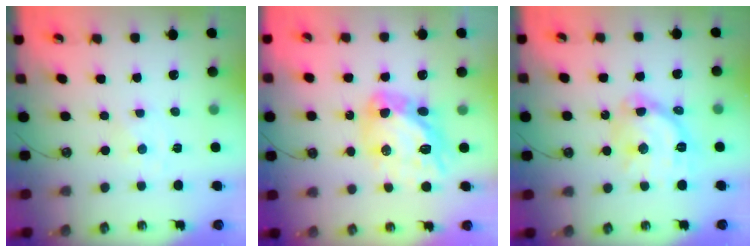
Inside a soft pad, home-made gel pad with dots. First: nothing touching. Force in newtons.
{"total": 18.0, "press": 17.9, "slide": 1.8}
{"total": 15.7, "press": 15.6, "slide": 1.7}